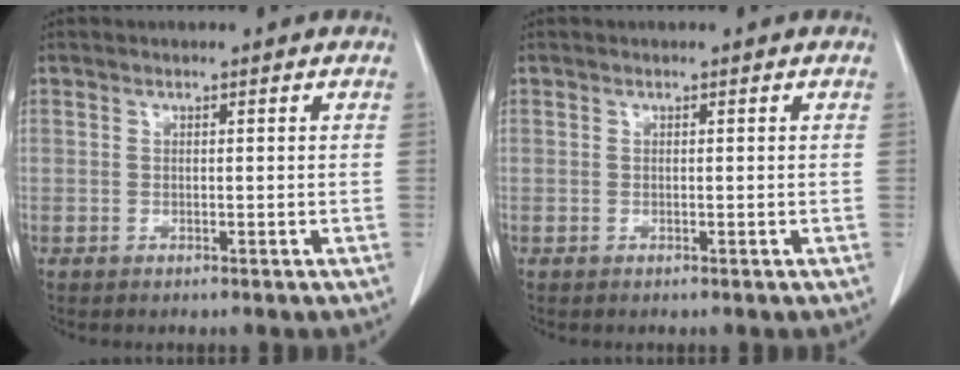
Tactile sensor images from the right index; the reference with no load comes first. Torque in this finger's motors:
{"motor_torque": [0.00, 0.00, 0.00, 0.00]}